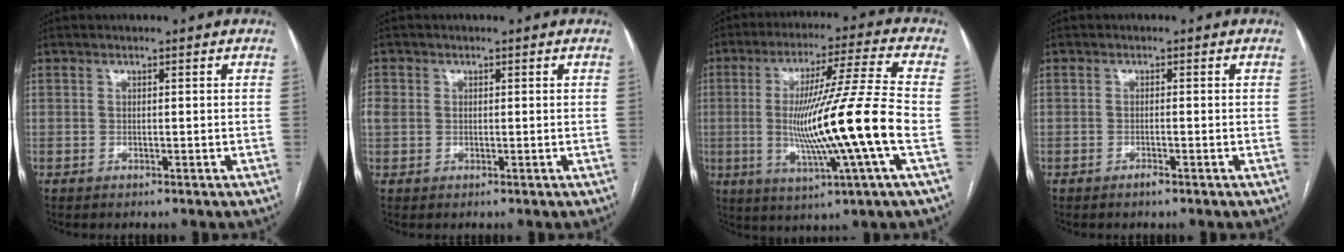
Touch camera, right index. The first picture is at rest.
{"total": 2.6, "force": [0.3, 2.3, 1.3], "torque": [-0.042, 0.017, 0.012]}
{"total": 16.9, "force": [-2.6, -2.1, 16.6], "torque": [-0.294, -0.014, -0.056]}
{"total": 1.2, "force": [-0.8, 0.0, 0.8], "torque": [-0.017, -0.002, -0.013]}